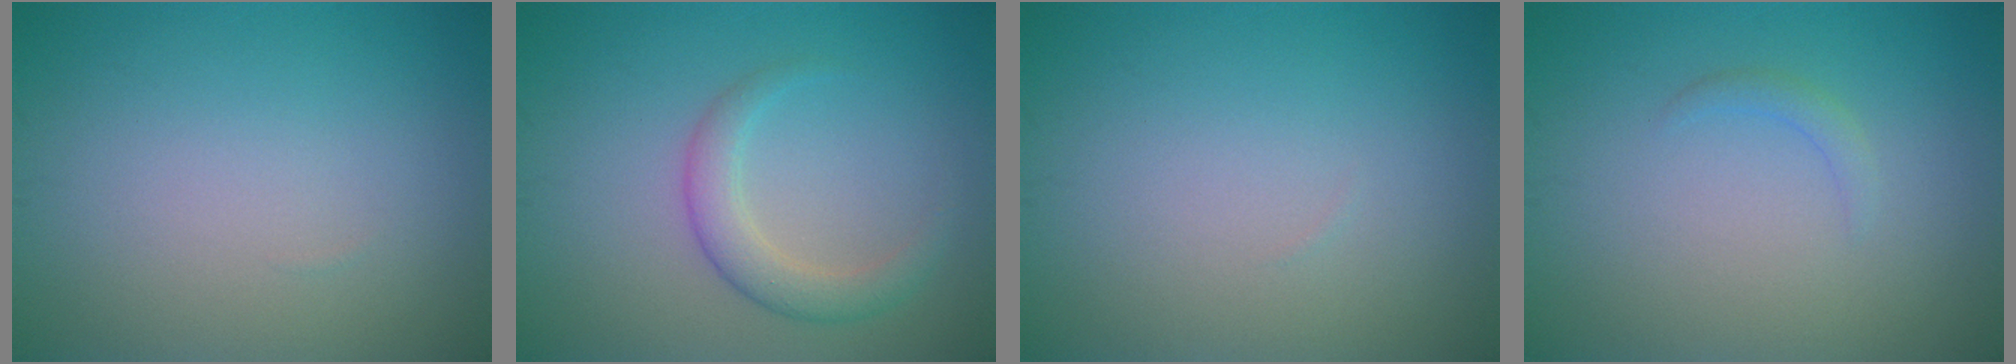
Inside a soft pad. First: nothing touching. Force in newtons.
{"total": 2.8, "press": 2.8, "slide": 0.1}
{"total": 0.0}
{"total": 0.9, "press": 0.9, "slide": 0.0}